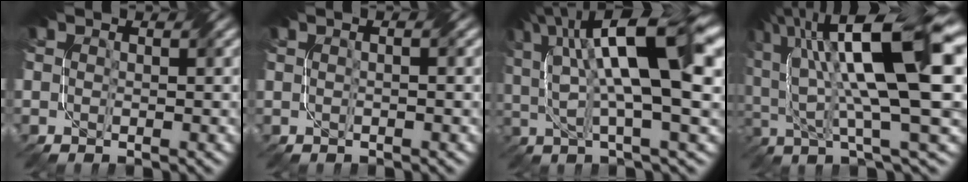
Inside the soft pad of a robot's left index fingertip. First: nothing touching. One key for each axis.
{"total": 2.1, "fx": 0.9, "fy": 1.0, "fz": 1.7, "tx": -0.006, "ty": 0.010, "tz": -0.008}
{"total": 12.3, "fx": 4.6, "fy": 3.2, "fz": 11.0, "tx": -0.201, "ty": 0.023, "tz": 0.080}
{"total": 14.2, "fx": 4.9, "fy": 3.3, "fz": 12.9, "tx": -0.226, "ty": 0.021, "tz": 0.082}